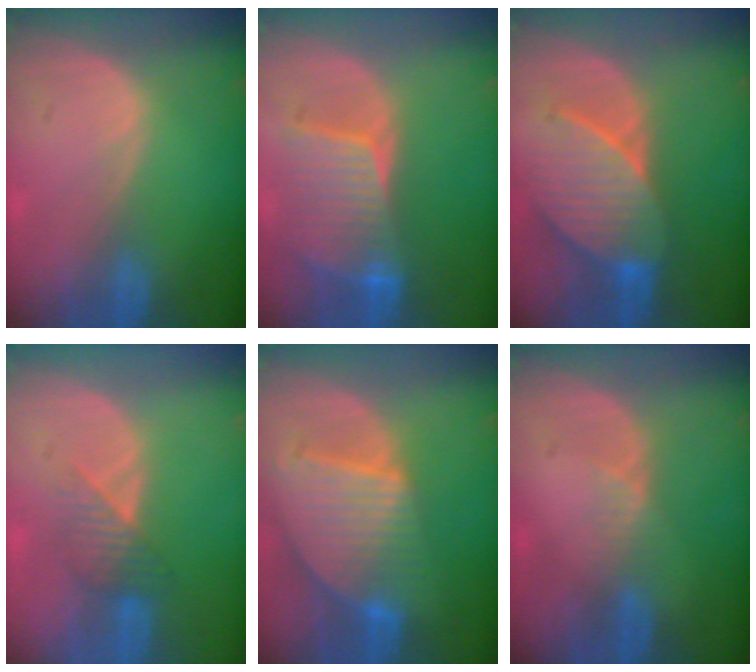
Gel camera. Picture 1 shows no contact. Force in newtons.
{"total": 8.3, "press": 7.8, "slide": 2.9}
{"total": 8.5, "press": 8.3, "slide": 1.5}
{"total": 3.6, "press": 3.4, "slide": 1.4}
{"total": 9.6, "press": 8.3, "slide": 4.8}
{"total": 2.0, "press": 1.6, "slide": 1.3}